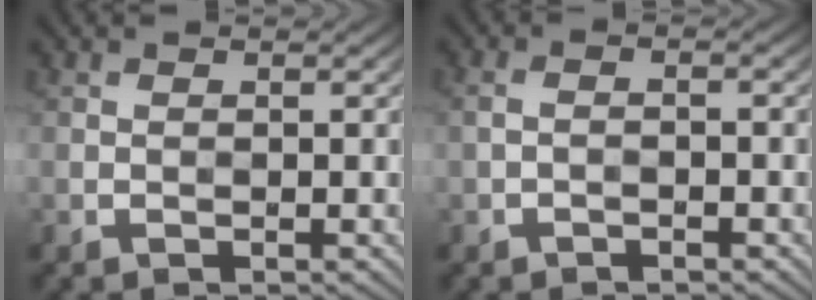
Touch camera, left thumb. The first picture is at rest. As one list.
[{"total": 1.5, "force": [-0.9, 0.4, 1.2], "torque": [-0.026, 0.004, -0.020]}]